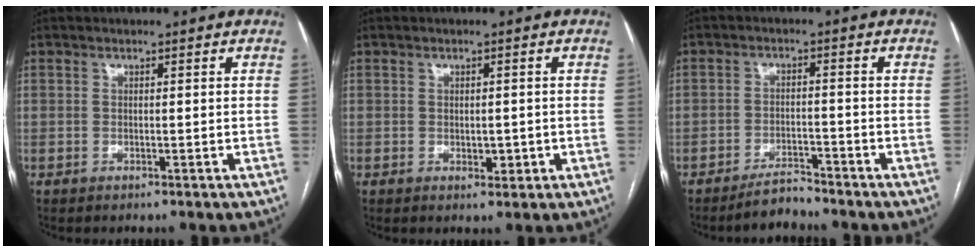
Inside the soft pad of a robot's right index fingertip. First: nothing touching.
{"total": 2.0, "force": [-0.3, 1.2, 1.6], "torque": [-0.021, 0.000, 0.003]}
{"total": 3.5, "force": [-3.4, 0.5, 0.7], "torque": [-0.012, -0.008, -0.060]}